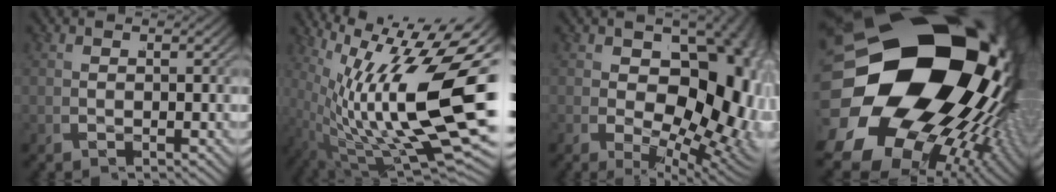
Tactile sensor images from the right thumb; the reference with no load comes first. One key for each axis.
{"total": 16.3, "fx": -0.1, "fy": 8.3, "fz": 14.1, "tx": -0.246, "ty": -0.051, "tz": 0.033}
{"total": 14.9, "fx": -0.5, "fy": 9.4, "fz": 11.5, "tx": -0.181, "ty": -0.059, "tz": 0.024}
{"total": 42.1, "fx": -0.7, "fy": 28.6, "fz": 30.9, "tx": -0.465, "ty": -0.066, "tz": -0.007}